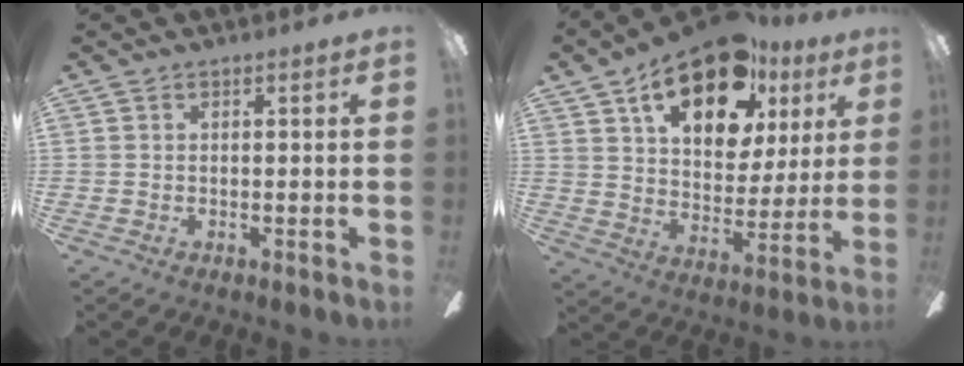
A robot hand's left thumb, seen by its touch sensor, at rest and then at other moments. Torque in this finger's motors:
{"motor_torque": [0.43, 0.87, 1.25, -1.53, 0.17]}